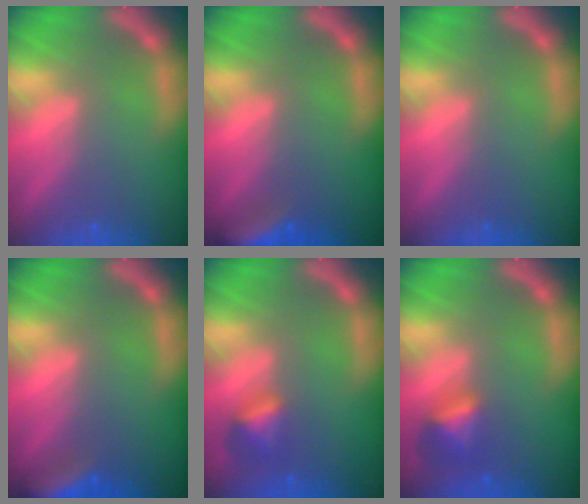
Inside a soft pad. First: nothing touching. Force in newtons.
{"total": 5.5}
{"total": 0.0}
{"total": 5.5}
{"total": 2.4}
{"total": 2.9}